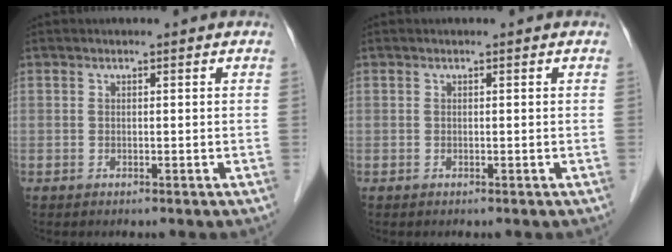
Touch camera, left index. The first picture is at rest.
{"total": 0.0}